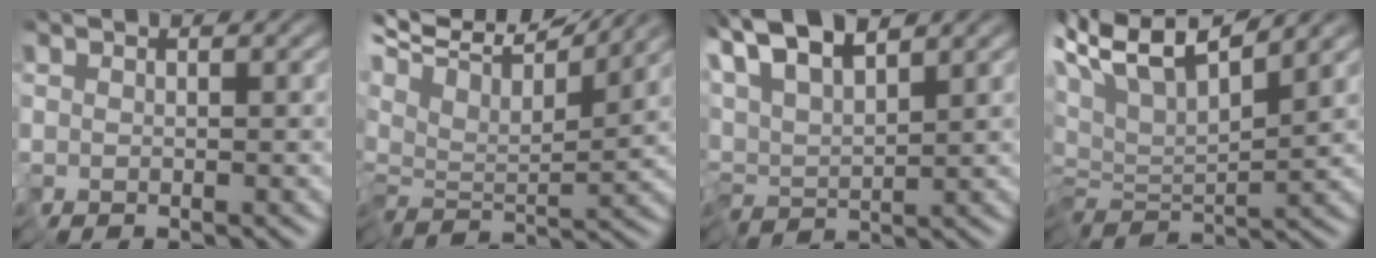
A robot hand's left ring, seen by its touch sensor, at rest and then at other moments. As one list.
[{"total": 9.3, "force": [8.3, 0.8, 4.2], "torque": [-0.100, 0.019, 0.120]}, {"total": 6.9, "force": [4.9, 1.9, 4.4], "torque": [-0.112, 0.020, 0.090]}, {"total": 7.1, "force": [4.2, 1.3, 5.6], "torque": [-0.116, 0.017, 0.069]}]